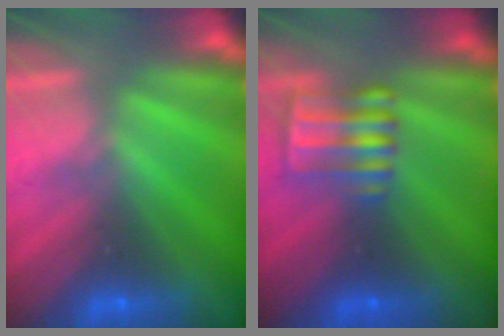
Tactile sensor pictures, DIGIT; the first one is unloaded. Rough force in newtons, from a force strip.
{"total": 8.5}